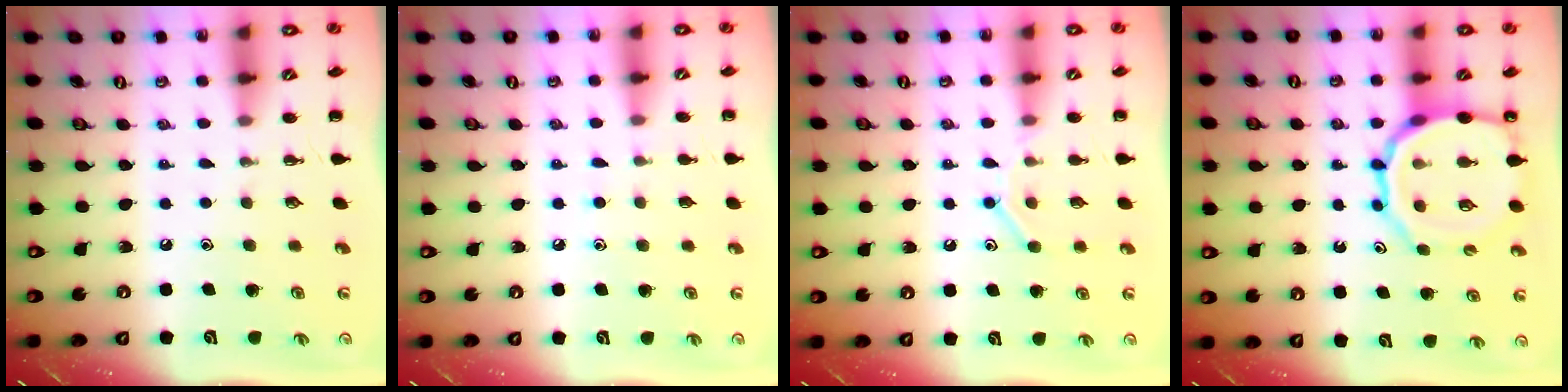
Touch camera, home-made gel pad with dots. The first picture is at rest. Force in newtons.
{"total": 5.3, "press": 5.0, "slide": 1.7}
{"total": 9.4, "press": 9.2, "slide": 1.7}
{"total": 14.6, "press": 14.4, "slide": 2.3}